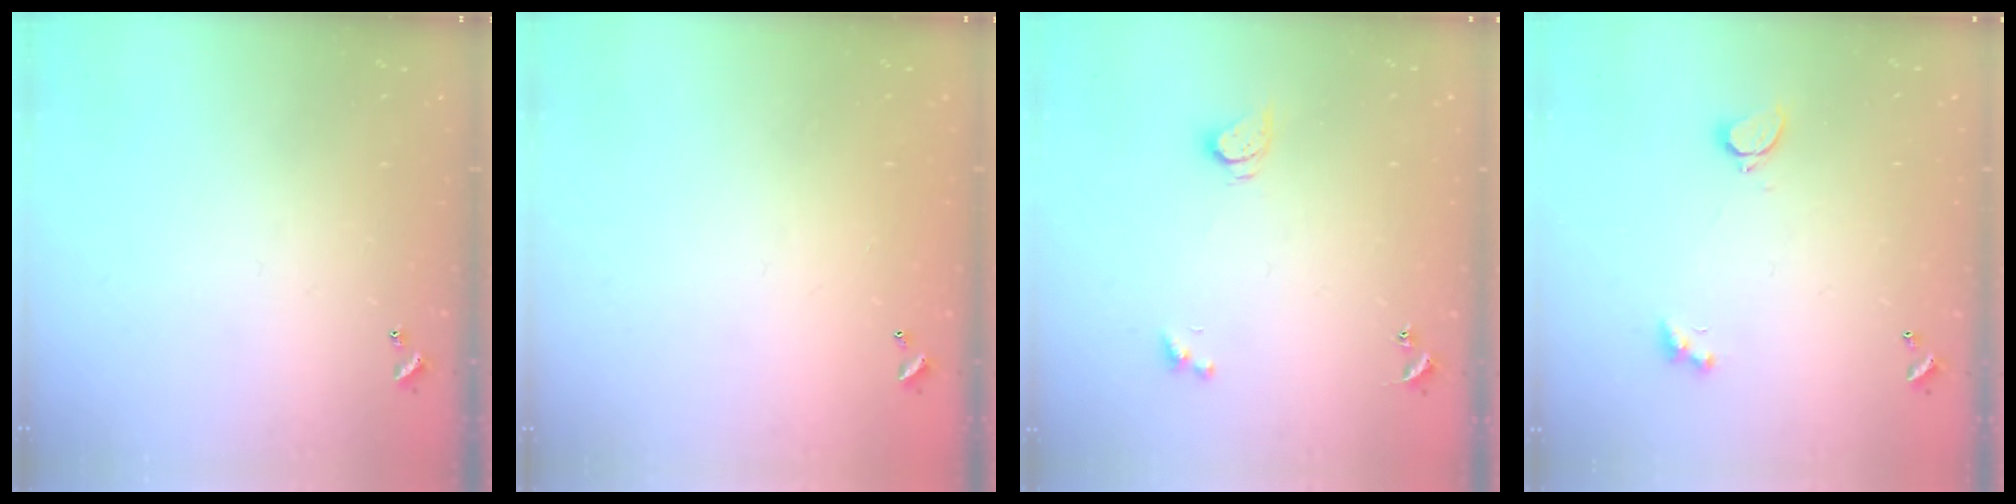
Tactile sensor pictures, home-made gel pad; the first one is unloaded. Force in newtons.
{"total": 2.7, "press": 2.7, "slide": 0.1}
{"total": 2.5, "press": 2.5, "slide": 0.5}
{"total": 2.1, "press": 2.0, "slide": 0.6}